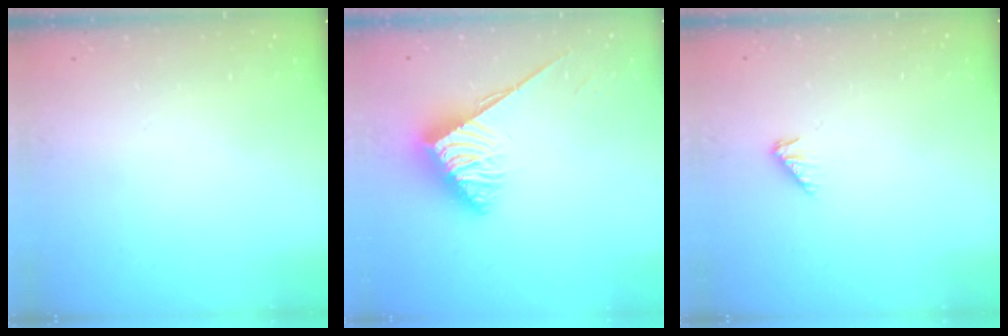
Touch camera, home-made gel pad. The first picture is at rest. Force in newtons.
{"total": 3.8, "press": 3.8, "slide": 0.6}
{"total": 2.7, "press": 2.6, "slide": 0.4}